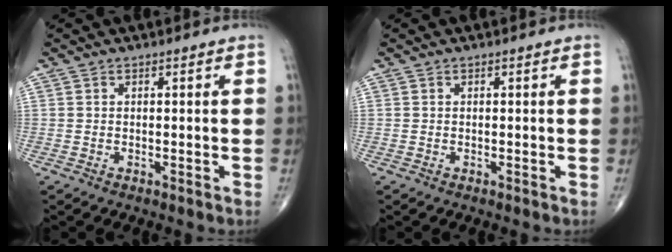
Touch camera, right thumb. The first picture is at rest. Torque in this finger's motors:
{"motor_torque": [0.01, 0.01, -0.02, 0.01, 0.00]}